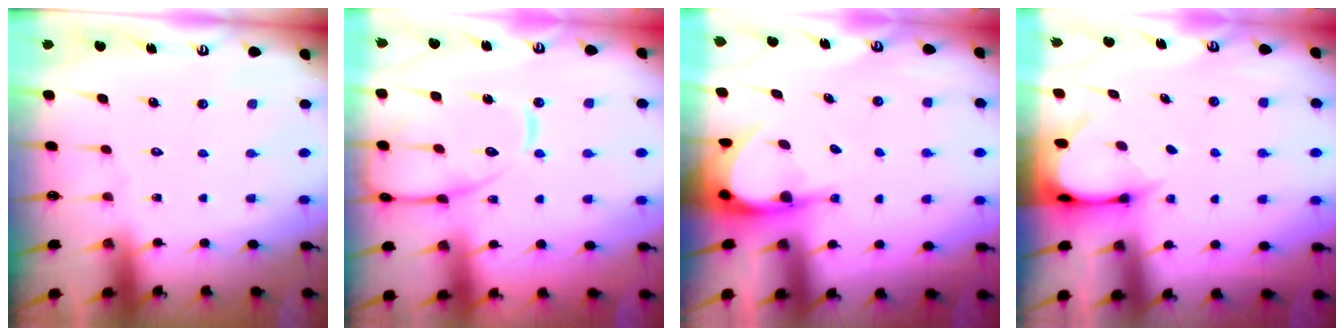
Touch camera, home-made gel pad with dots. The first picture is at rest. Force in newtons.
{"total": 14.5, "press": 14.4, "slide": 1.5}
{"total": 5.1, "press": 5.1, "slide": 0.4}
{"total": 3.5, "press": 3.5, "slide": 0.2}